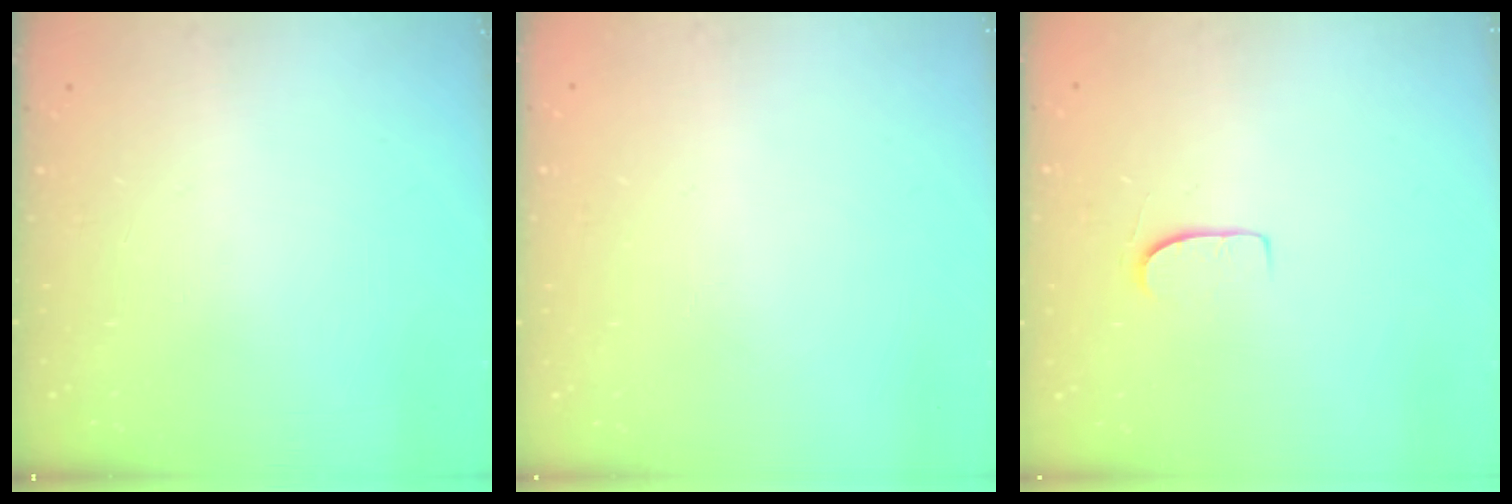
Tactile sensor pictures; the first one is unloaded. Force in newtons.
{"total": 0.0}
{"total": 6.1, "press": 6.1, "slide": 0.5}